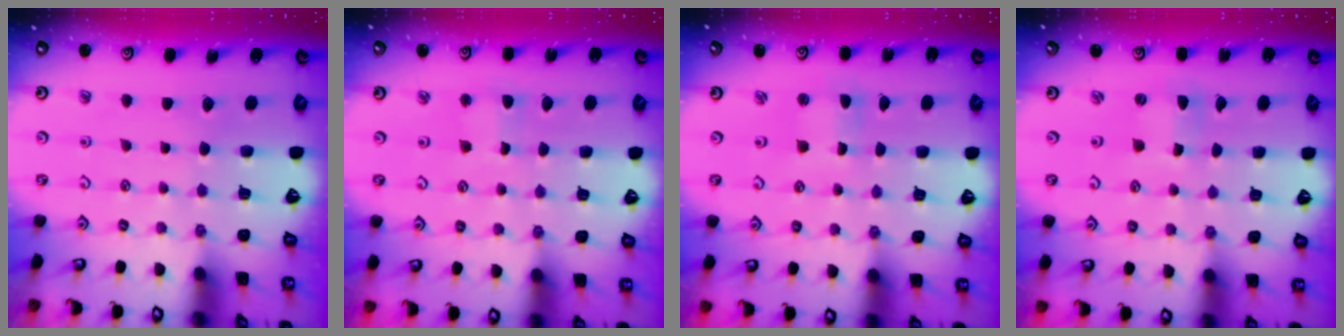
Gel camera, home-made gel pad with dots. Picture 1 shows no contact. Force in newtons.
{"total": 2.5, "press": 2.4, "slide": 0.4}
{"total": 1.2, "press": 1.2, "slide": 0.3}
{"total": 2.0, "press": 2.0, "slide": 0.1}